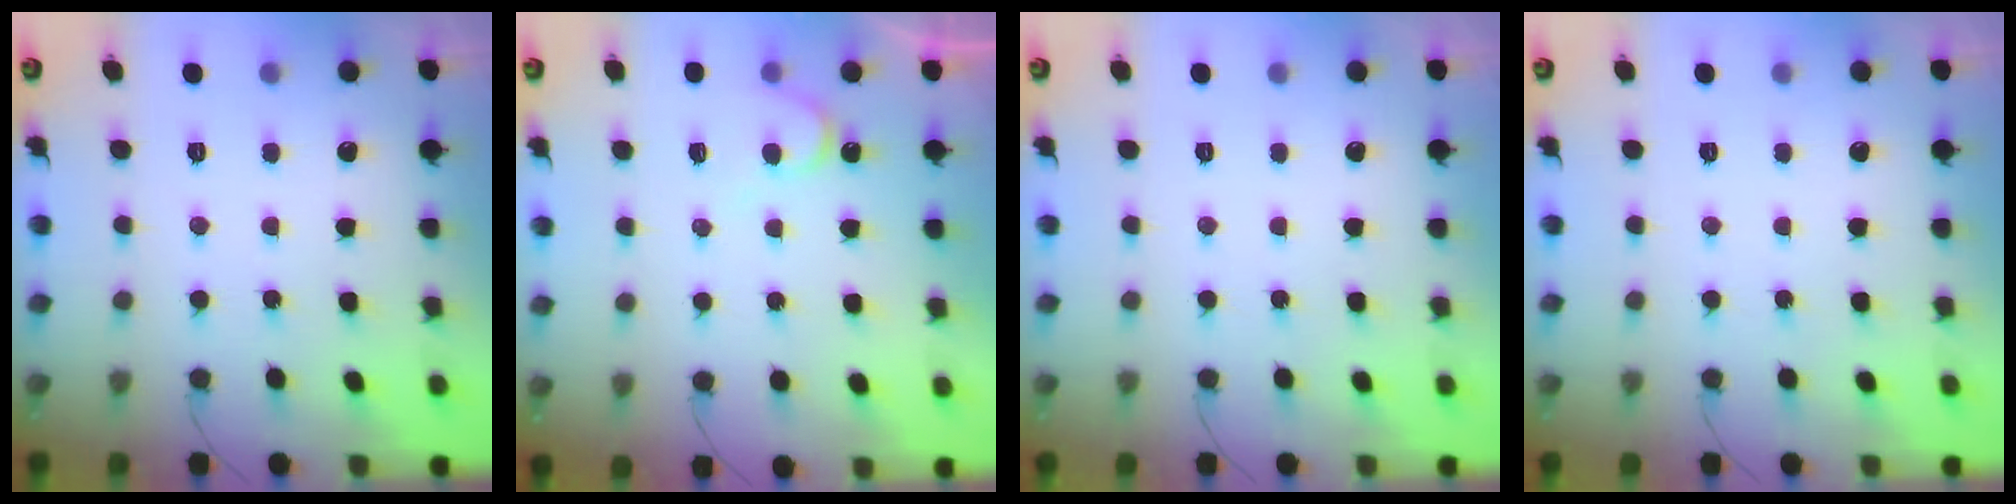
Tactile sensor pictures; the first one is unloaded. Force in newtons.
{"total": 6.5, "press": 6.5, "slide": 0.3}
{"total": 0.0}
{"total": 0.0}